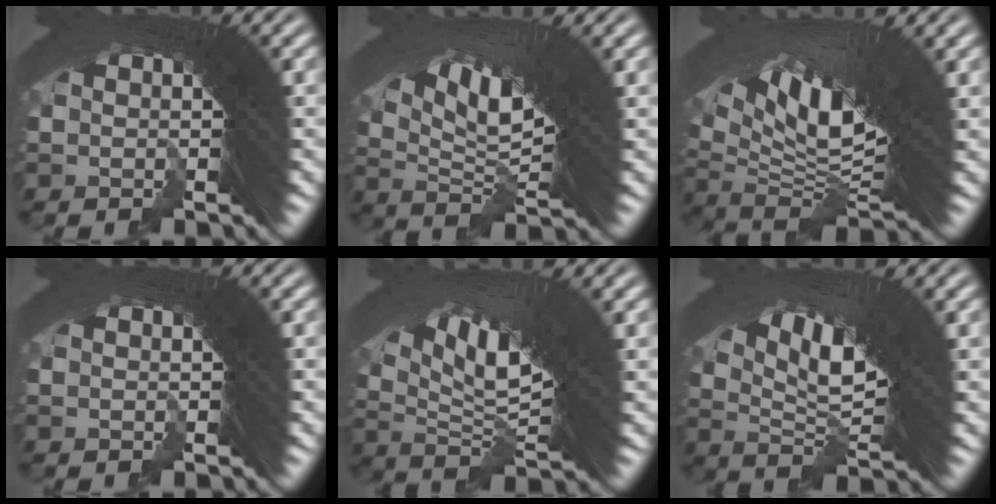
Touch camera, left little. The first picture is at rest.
{"total": 9.3, "force": [1.7, 4.5, 8.0], "torque": [-0.144, -0.009, 0.032]}
{"total": 13.8, "force": [0.4, 6.7, 12.0], "torque": [-0.216, -0.028, 0.021]}
{"total": 0.0}
{"total": 11.7, "force": [2.6, 5.7, 9.8], "torque": [-0.165, 0.001, 0.041]}
{"total": 8.6, "force": [1.4, 4.3, 7.4], "torque": [-0.135, -0.014, 0.028]}